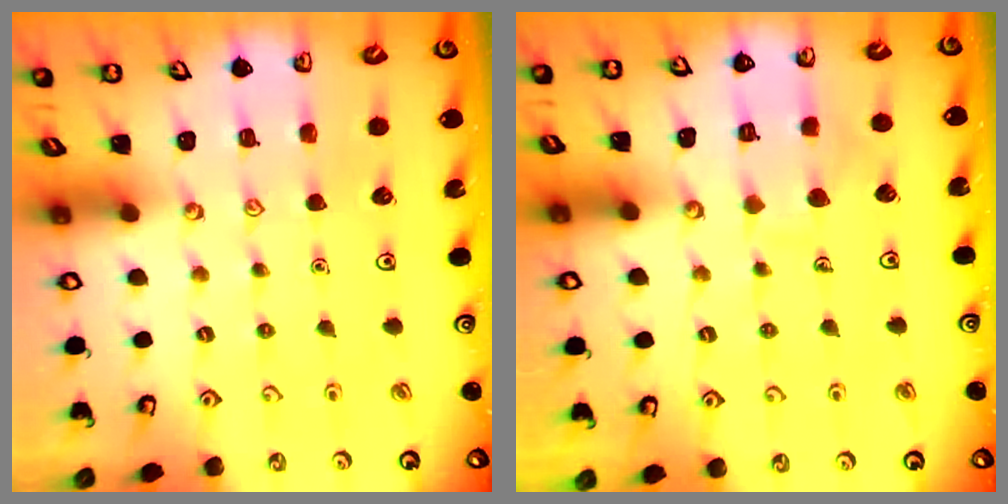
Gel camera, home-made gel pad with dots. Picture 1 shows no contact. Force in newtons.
{"total": 6.4, "press": 6.3, "slide": 0.5}